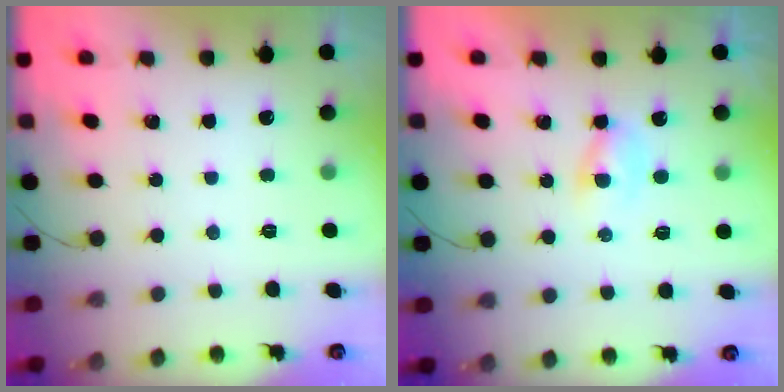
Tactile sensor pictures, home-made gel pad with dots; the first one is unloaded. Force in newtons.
{"total": 1.3, "press": 1.1, "slide": 0.7}